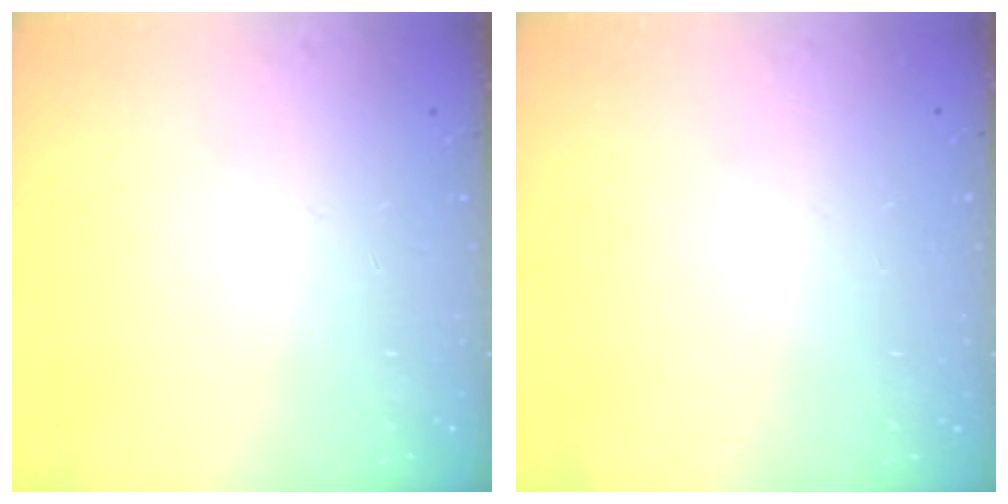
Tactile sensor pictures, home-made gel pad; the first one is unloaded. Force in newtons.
{"total": 0.0}